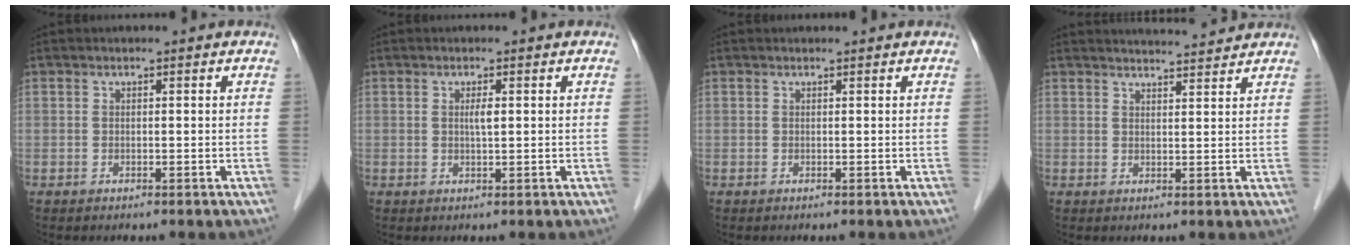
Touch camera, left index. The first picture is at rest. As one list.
[{"total": 1.3, "force": [0.3, 0.1, 1.2], "torque": [-0.028, -0.001, 0.006]}, {"total": 1.0, "force": [1.0, 0.1, 0.1], "torque": [-0.008, 0.010, 0.015]}, {"total": 6.1, "force": [6.0, 0.0, 1.2], "torque": [-0.022, 0.015, 0.077]}]